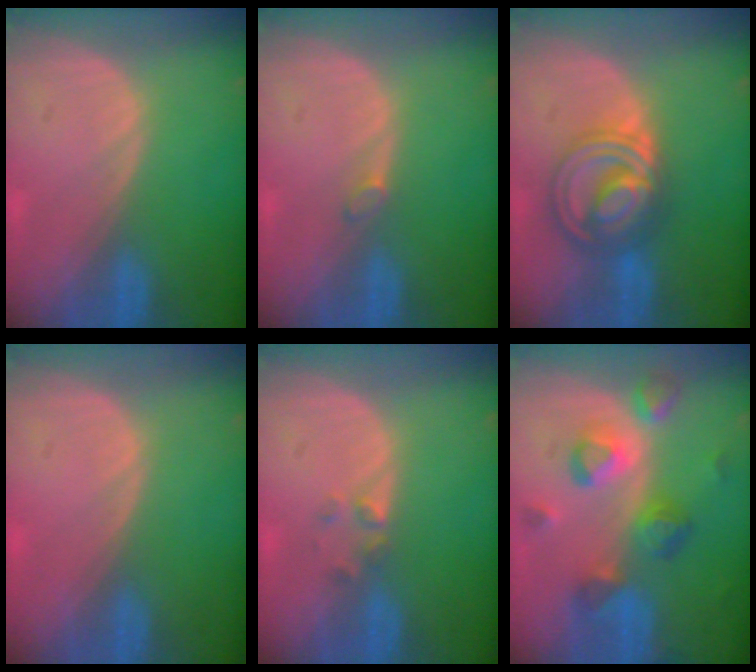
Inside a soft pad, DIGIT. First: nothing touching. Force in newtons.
{"total": 0.9, "press": 0.9, "slide": 0.3}
{"total": 8.0, "press": 8.0, "slide": 0.5}
{"total": 0.6, "press": 0.0, "slide": 0.6}
{"total": 1.6, "press": 1.4, "slide": 0.9}
{"total": 8.6, "press": 7.9, "slide": 3.3}